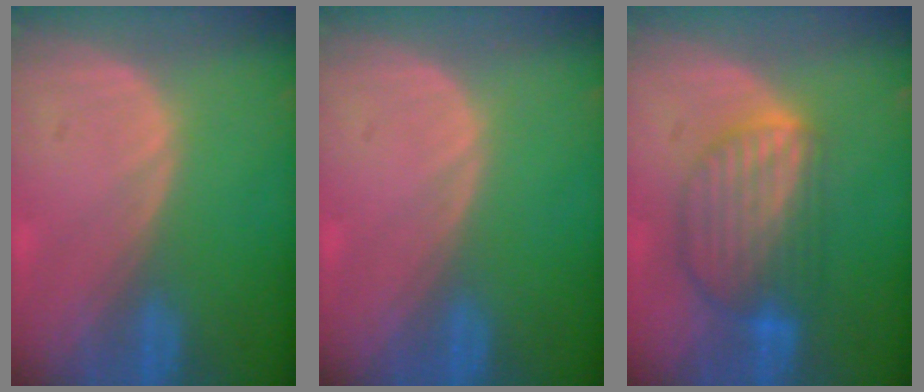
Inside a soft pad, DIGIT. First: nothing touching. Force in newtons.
{"total": 0.0}
{"total": 8.5, "press": 7.6, "slide": 3.9}